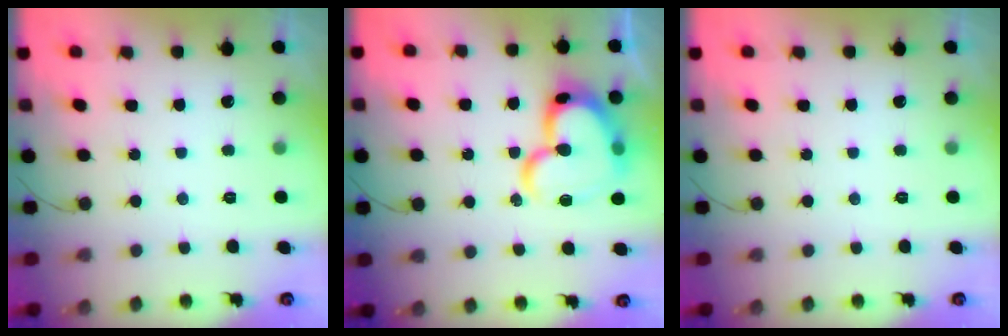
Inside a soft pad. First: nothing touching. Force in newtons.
{"total": 21.5, "press": 21.4, "slide": 2.1}
{"total": 0.0}